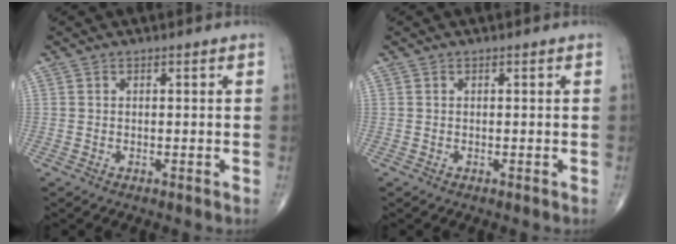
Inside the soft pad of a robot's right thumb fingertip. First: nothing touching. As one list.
[{"total": 0.0}]